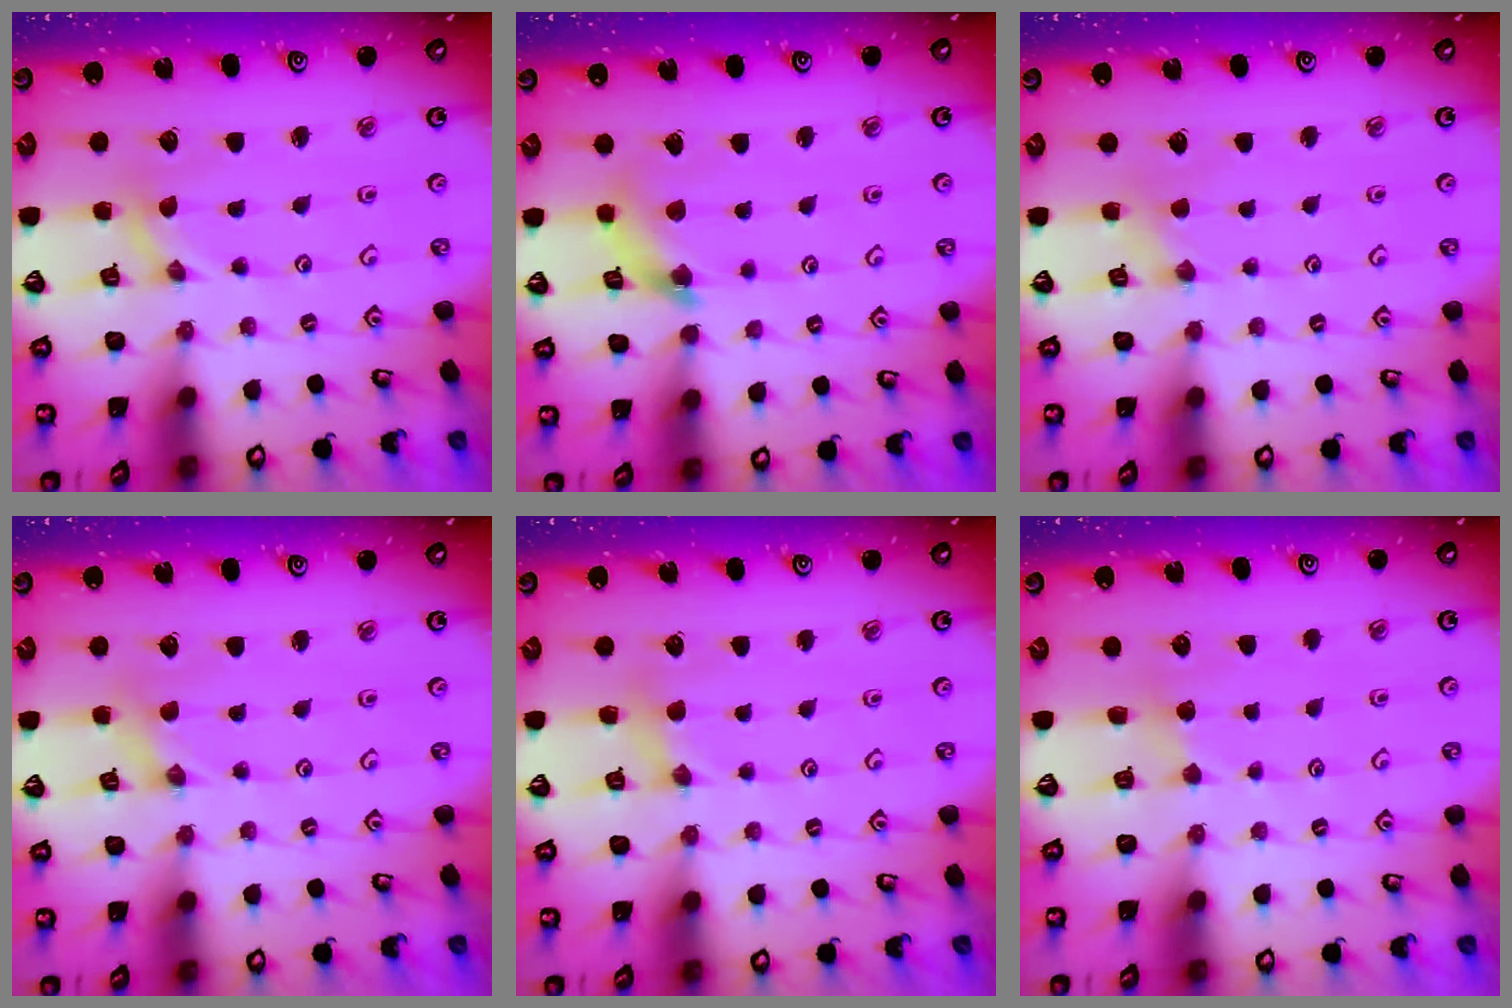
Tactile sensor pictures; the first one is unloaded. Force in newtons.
{"total": 7.2, "press": 7.2, "slide": 0.8}
{"total": 1.1, "press": 1.0, "slide": 0.2}
{"total": 0.0}
{"total": 4.0, "press": 4.0, "slide": 0.6}
{"total": 2.2, "press": 2.2, "slide": 0.3}